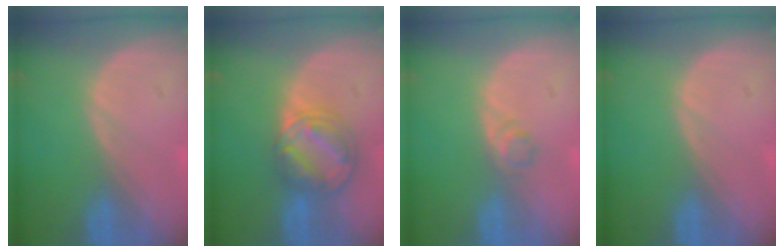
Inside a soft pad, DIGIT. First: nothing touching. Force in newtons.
{"total": 8.1, "press": 7.0, "slide": 4.1}
{"total": 1.6, "press": 1.6, "slide": 0.2}
{"total": 0.0}